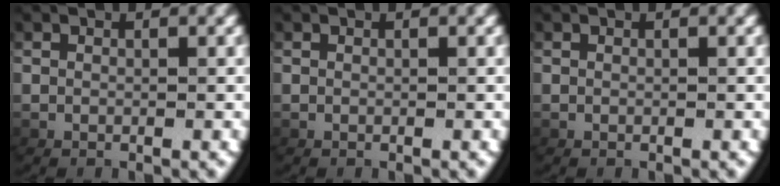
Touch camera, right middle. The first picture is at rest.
{"total": 0.0}
{"total": 0.0}